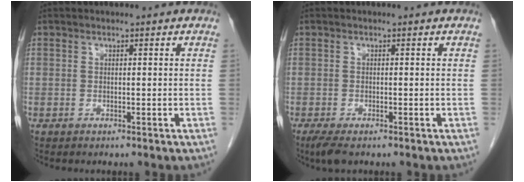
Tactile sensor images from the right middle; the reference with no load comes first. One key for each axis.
{"total": 2.9, "fx": -2.0, "fy": 0.8, "fz": 1.9, "tx": -0.039, "ty": -0.009, "tz": -0.032}